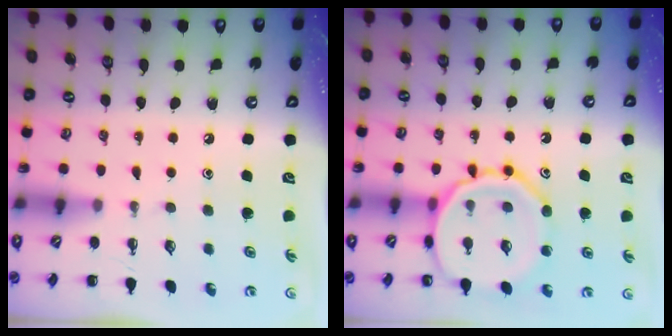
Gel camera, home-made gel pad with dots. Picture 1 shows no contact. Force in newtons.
{"total": 15.4, "press": 15.4, "slide": 1.2}